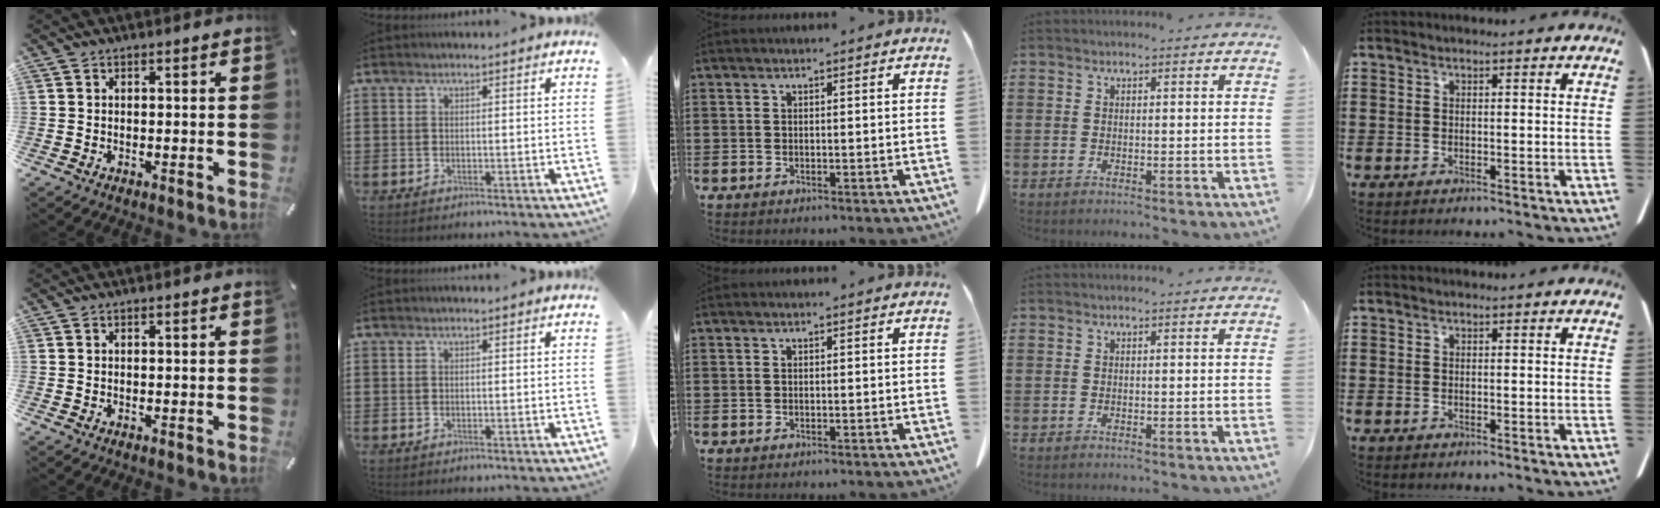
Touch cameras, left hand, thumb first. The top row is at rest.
{}